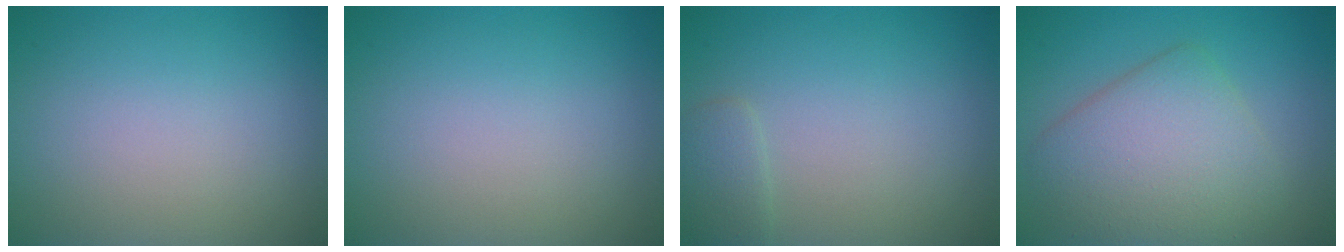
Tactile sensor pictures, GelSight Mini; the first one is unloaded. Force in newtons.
{"total": 0.0}
{"total": 1.4, "press": 1.4, "slide": 0.1}
{"total": 6.3, "press": 6.2, "slide": 0.4}